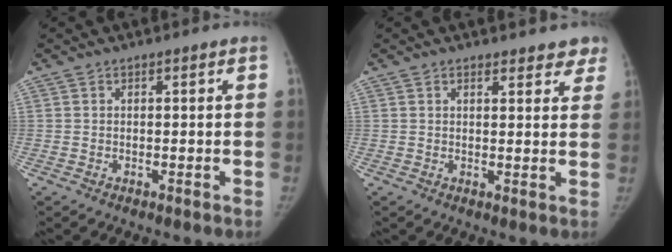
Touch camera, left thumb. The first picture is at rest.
{"total": 5.5, "force": [4.8, 2.3, 1.5], "torque": [0.023, -0.019, 0.045]}